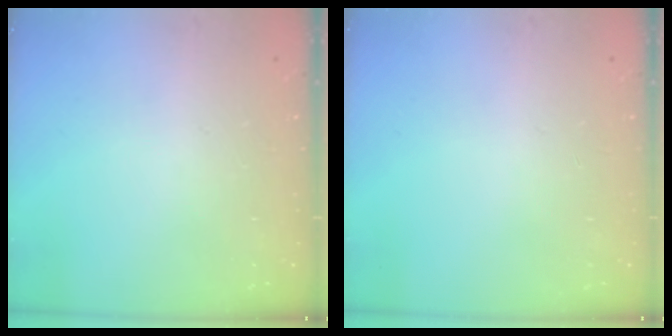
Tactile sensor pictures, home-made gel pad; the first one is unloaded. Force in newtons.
{"total": 0.0}